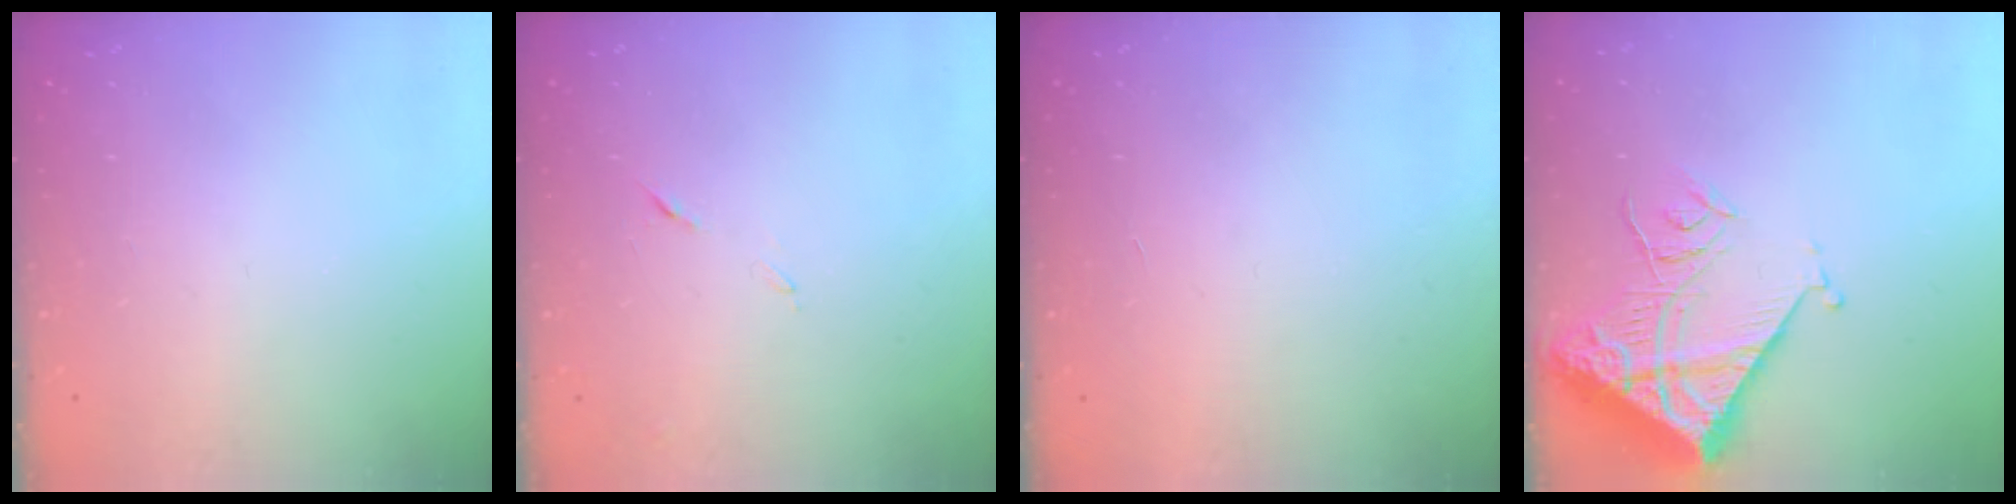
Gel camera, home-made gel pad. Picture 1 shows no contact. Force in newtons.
{"total": 6.1, "press": 6.1, "slide": 0.6}
{"total": 1.6, "press": 1.6, "slide": 0.1}
{"total": 14.6, "press": 14.5, "slide": 1.4}